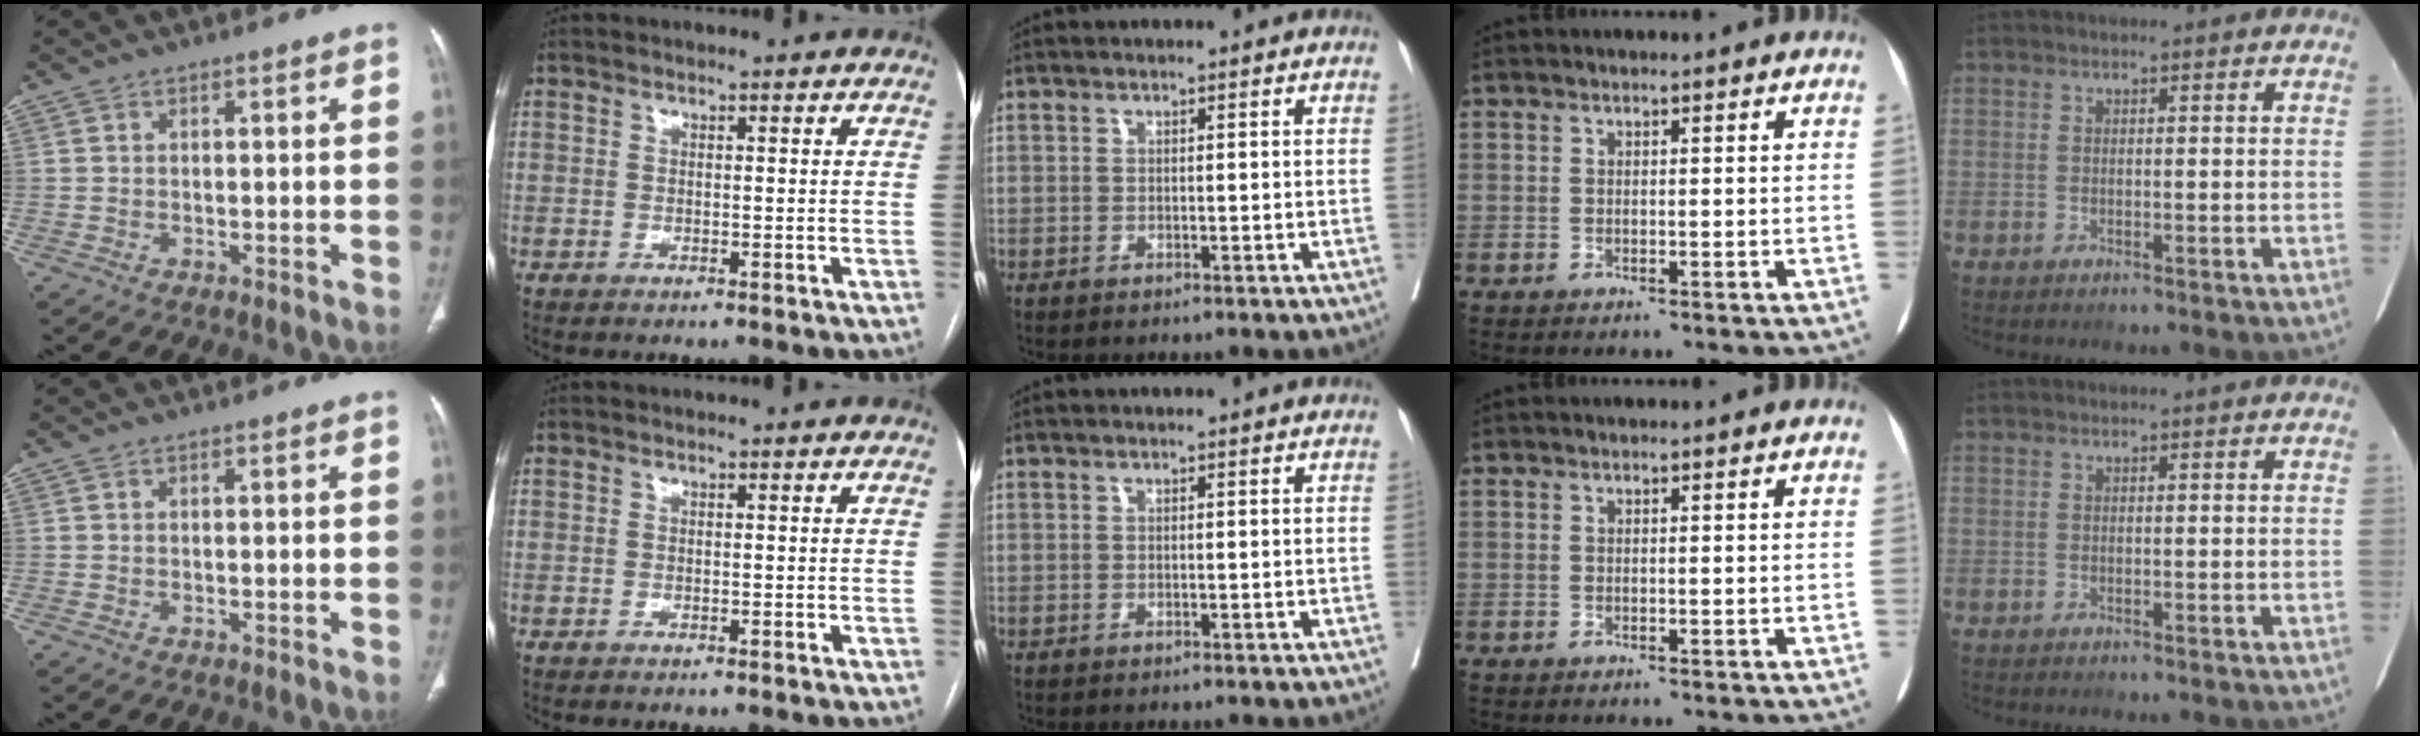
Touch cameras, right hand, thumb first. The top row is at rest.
{}